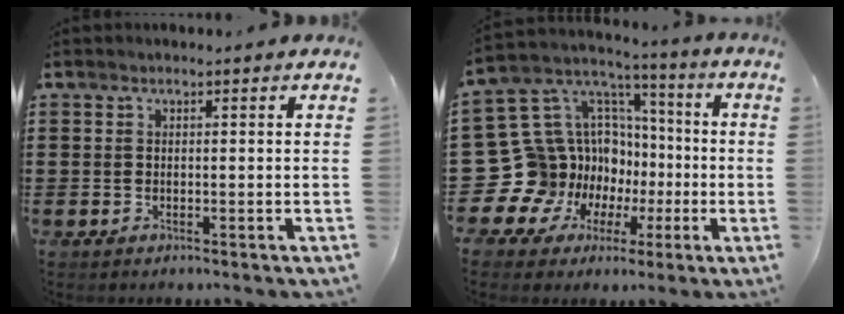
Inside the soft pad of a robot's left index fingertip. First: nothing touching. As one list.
[{"total": 16.1, "force": [-3.1, 15.0, 5.1], "torque": [-0.163, -0.030, -0.009]}]